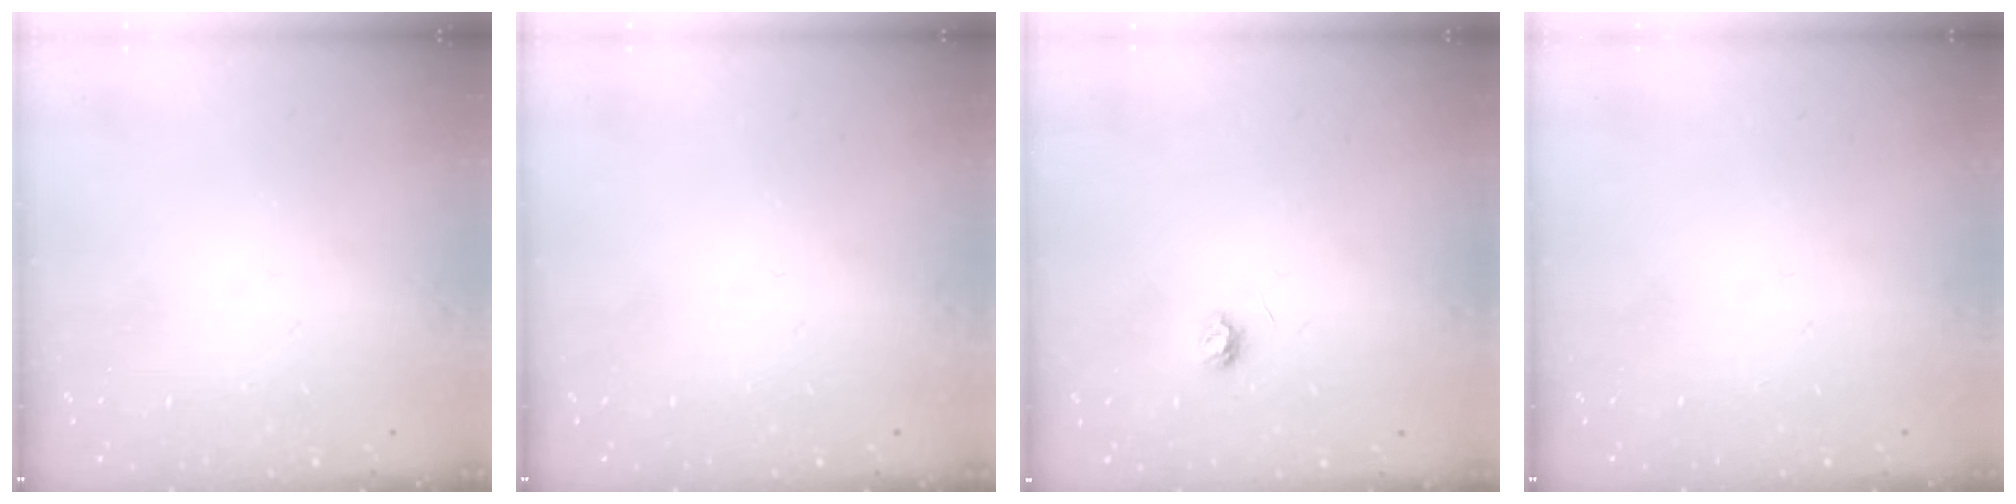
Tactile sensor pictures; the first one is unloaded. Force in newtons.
{"total": 0.0}
{"total": 3.5, "press": 3.5, "slide": 0.5}
{"total": 0.0}